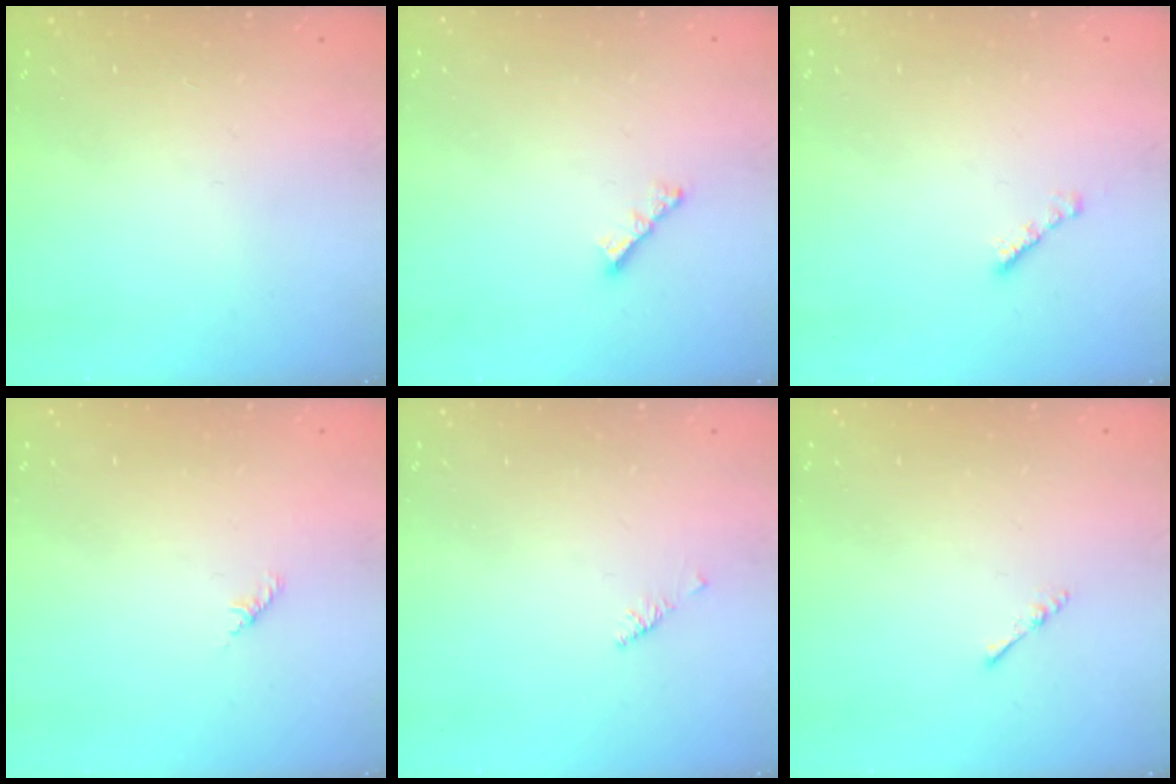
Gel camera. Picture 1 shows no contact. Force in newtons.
{"total": 3.8, "press": 3.8, "slide": 0.2}
{"total": 2.3, "press": 2.2, "slide": 0.4}
{"total": 1.8, "press": 1.7, "slide": 0.6}
{"total": 2.1, "press": 2.0, "slide": 0.6}
{"total": 2.4, "press": 2.3, "slide": 0.5}